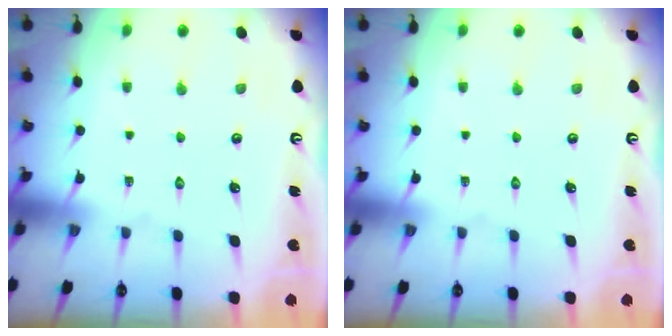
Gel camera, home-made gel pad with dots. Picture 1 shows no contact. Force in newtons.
{"total": 0.0}